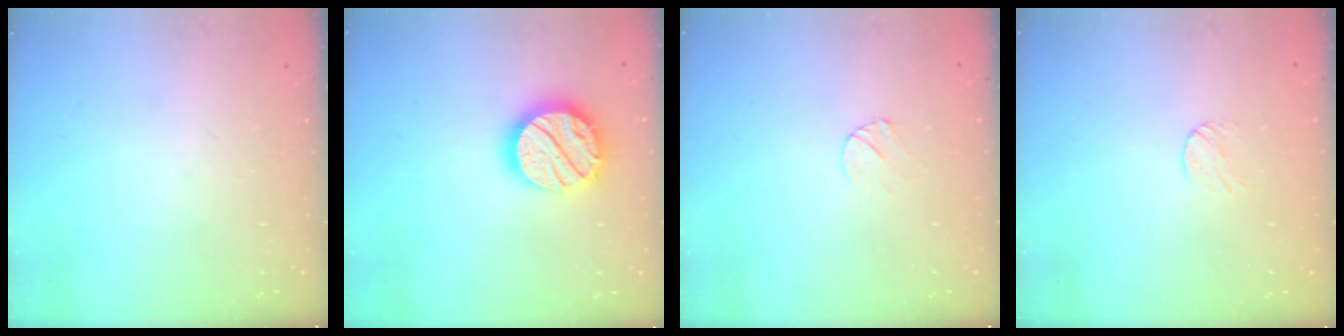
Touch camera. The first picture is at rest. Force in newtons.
{"total": 17.7, "press": 17.6, "slide": 1.4}
{"total": 4.2, "press": 4.2, "slide": 0.4}
{"total": 3.6, "press": 3.6, "slide": 0.2}